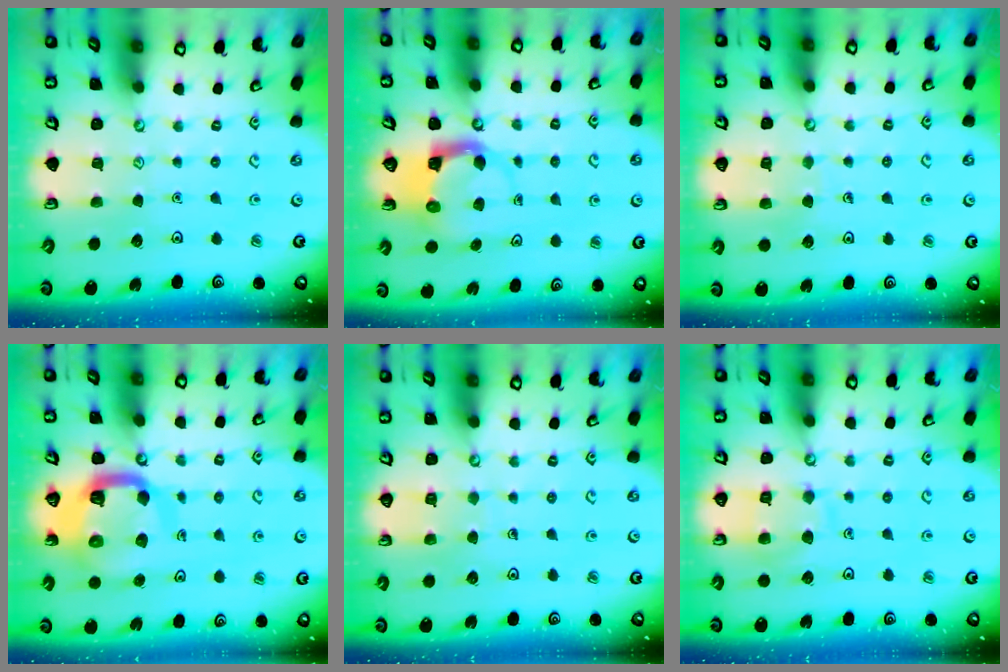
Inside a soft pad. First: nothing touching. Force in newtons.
{"total": 3.7, "press": 3.6, "slide": 0.7}
{"total": 4.6, "press": 4.6, "slide": 0.4}
{"total": 11.3, "press": 11.2, "slide": 1.3}
{"total": 4.7, "press": 4.6, "slide": 0.4}
{"total": 9.0, "press": 9.0, "slide": 0.8}